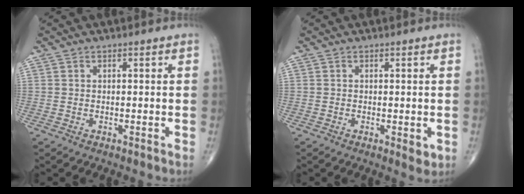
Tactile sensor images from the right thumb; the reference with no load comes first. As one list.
[{"total": 2.0, "force": [-0.4, 0.8, 1.8], "torque": [-0.021, -0.005, -0.006]}]